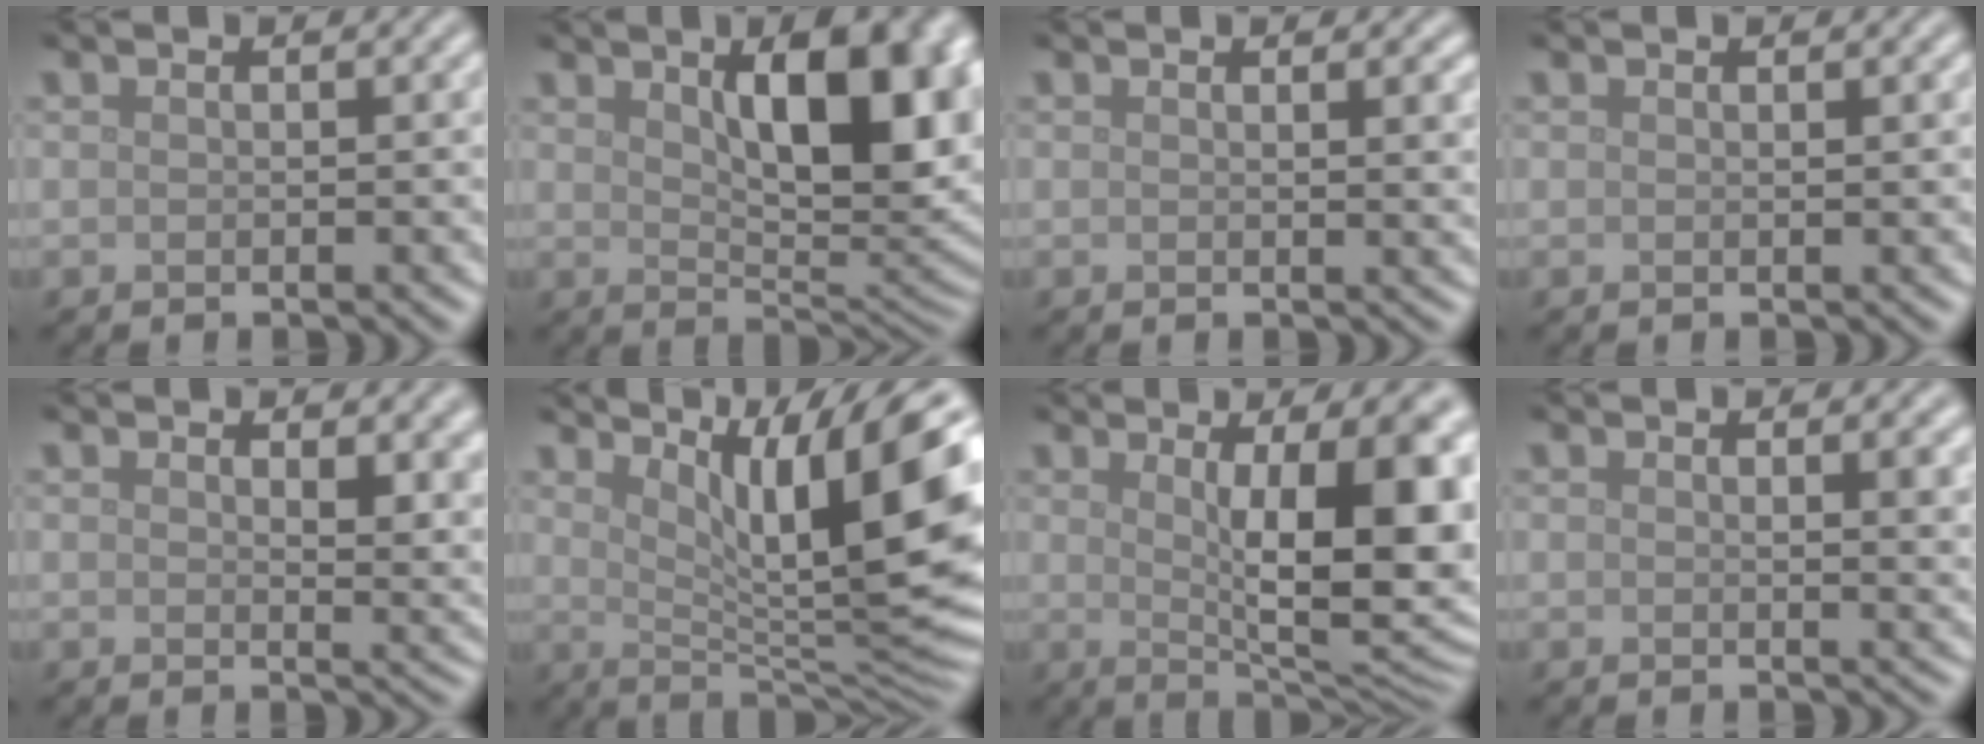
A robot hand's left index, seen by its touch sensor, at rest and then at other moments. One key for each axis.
{"total": 11.4, "fx": 3.5, "fy": 4.8, "fz": 9.8, "tx": -0.125, "ty": 0.002, "tz": 0.054}
{"total": 1.5, "fx": 0.7, "fy": 0.5, "fz": 1.3, "tx": -0.008, "ty": 0.002, "tz": 0.007}
{"total": 0.0}
{"total": 3.5, "fx": 1.8, "fy": 1.7, "fz": 2.6, "tx": -0.038, "ty": -0.009, "tz": 0.028}
{"total": 13.4, "fx": 5.0, "fy": 3.2, "fz": 12.0, "tx": -0.156, "ty": -0.001, "tz": 0.088}
{"total": 12.8, "fx": 1.5, "fy": 4.2, "fz": 12.0, "tx": -0.129, "ty": 0.000, "tz": 0.024}
{"total": 2.6, "fx": 1.0, "fy": 0.9, "fz": 2.3, "tx": -0.018, "ty": 0.001, "tz": 0.012}